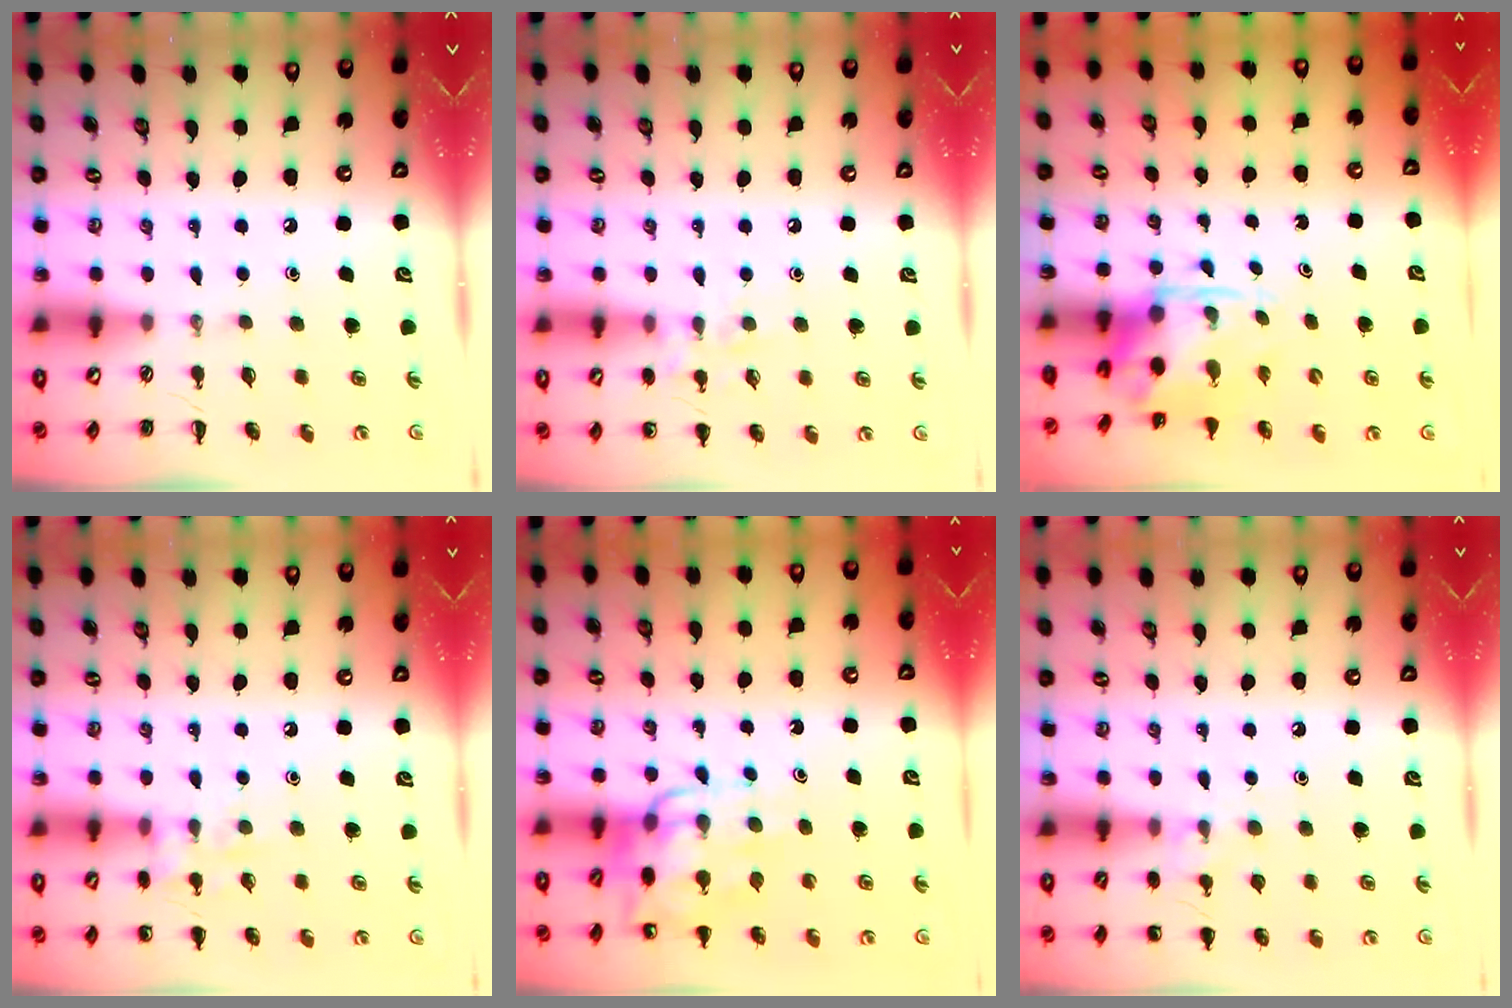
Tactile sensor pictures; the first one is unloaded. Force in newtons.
{"total": 7.9, "press": 7.7, "slide": 1.9}
{"total": 3.8, "press": 3.7, "slide": 0.9}
{"total": 8.3, "press": 8.3, "slide": 0.7}
{"total": 12.5, "press": 12.2, "slide": 2.5}
{"total": 9.0, "press": 8.7, "slide": 2.4}